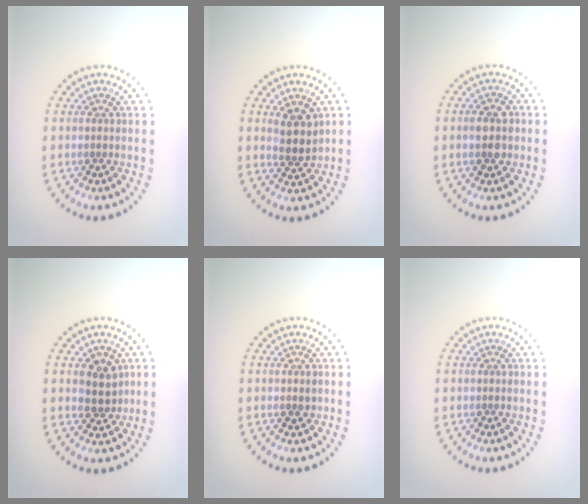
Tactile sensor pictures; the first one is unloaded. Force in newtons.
{"total": 2.6, "press": 2.3, "slide": 1.2}
{"total": 2.6, "press": 2.5, "slide": 0.2}
{"total": 2.6, "press": 2.4, "slide": 1.0}
{"total": 0.9, "press": 0.9, "slide": 0.1}
{"total": 0.0}